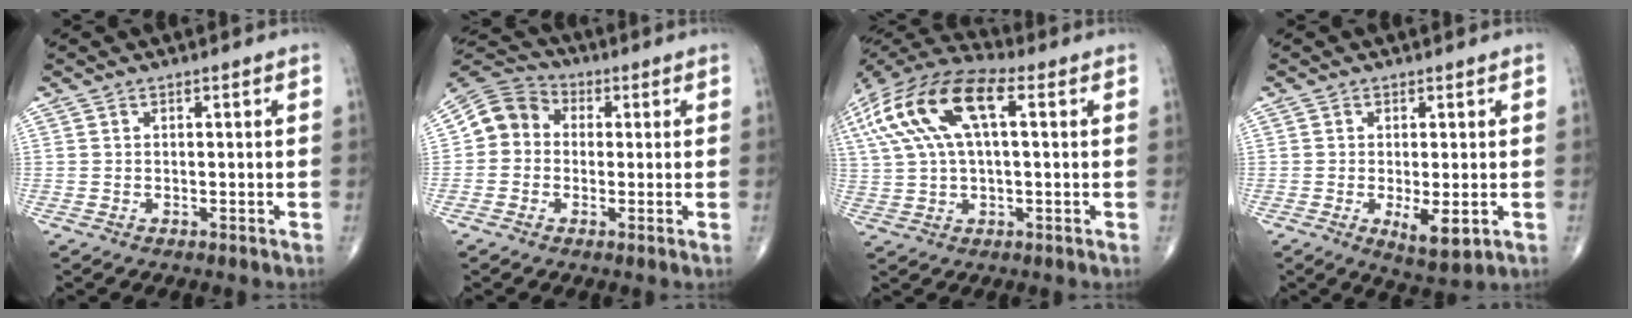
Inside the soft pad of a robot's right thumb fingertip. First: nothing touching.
{"total": 7.8, "force": [0.0, 7.0, 3.4], "torque": [-0.043, 0.025, -0.016]}
{"total": 19.2, "force": [5.4, 8.5, 16.4], "torque": [-0.346, 0.042, 0.090]}
{"total": 5.6, "force": [-1.3, 2.0, 5.0], "torque": [-0.082, -0.017, -0.015]}